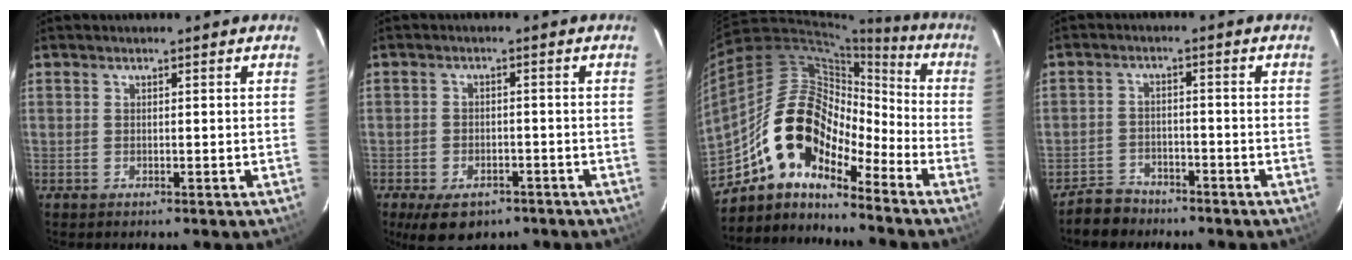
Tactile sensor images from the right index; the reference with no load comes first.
{"total": 8.6, "force": [-5.8, 4.7, 4.3], "torque": [-0.090, -0.011, -0.079]}
{"total": 15.2, "force": [-10.7, 6.8, 8.4], "torque": [-0.137, 0.009, -0.214]}
{"total": 5.5, "force": [-4.7, 2.6, 0.7], "torque": [-0.034, 0.009, -0.078]}